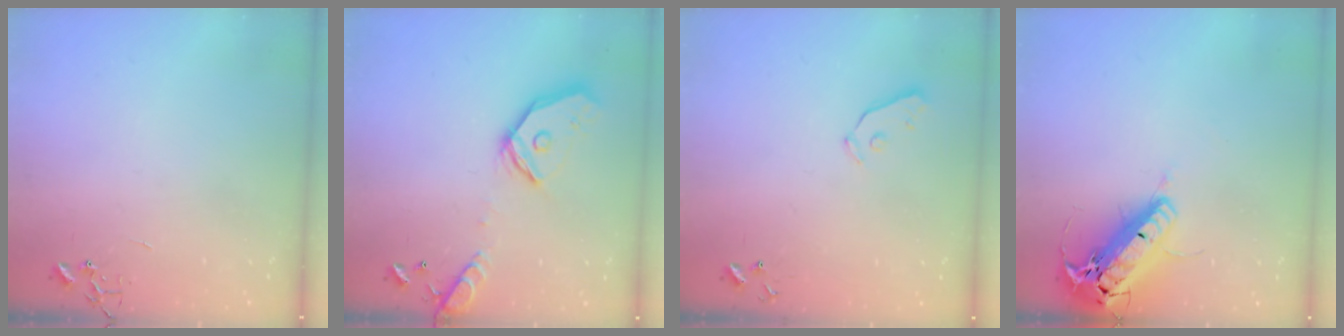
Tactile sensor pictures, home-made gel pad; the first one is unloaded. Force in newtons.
{"total": 17.6, "press": 17.4, "slide": 2.7}
{"total": 3.8, "press": 3.8, "slide": 0.4}
{"total": 22.0, "press": 21.5, "slide": 4.5}